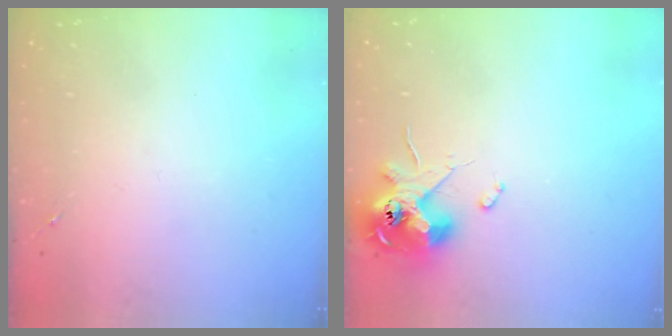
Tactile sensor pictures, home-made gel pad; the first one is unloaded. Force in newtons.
{"total": 11.4, "press": 11.2, "slide": 1.6}